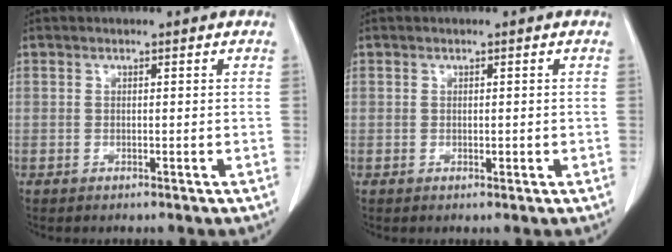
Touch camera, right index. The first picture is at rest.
{"total": 0.7, "force": [0.0, 0.5, 0.5], "torque": [-0.003, 0.001, 0.002]}